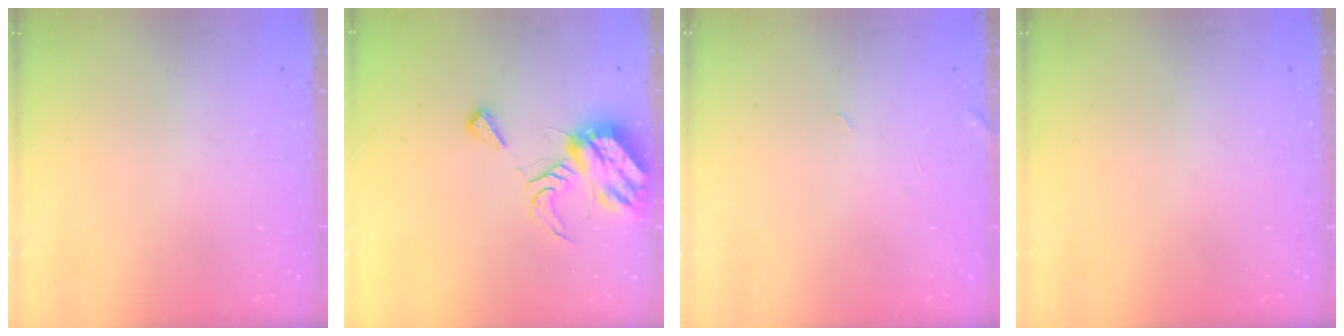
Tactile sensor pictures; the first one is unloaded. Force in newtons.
{"total": 10.4, "press": 10.3, "slide": 1.1}
{"total": 1.5, "press": 1.5, "slide": 0.1}
{"total": 0.0}